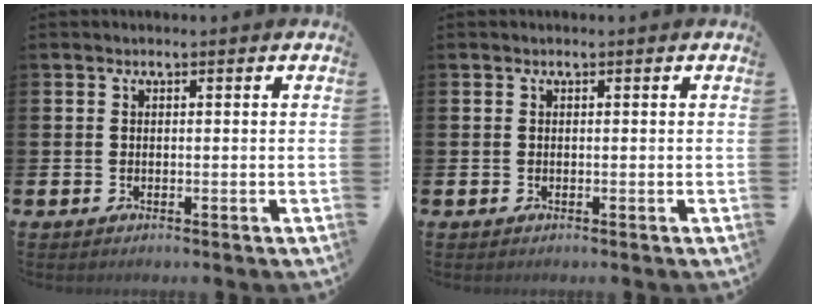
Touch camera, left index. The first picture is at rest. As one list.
[{"total": 0.0}]